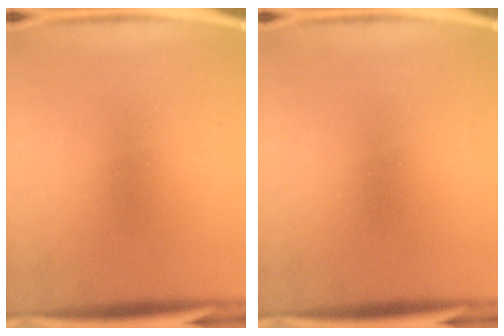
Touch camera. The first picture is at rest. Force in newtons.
{"total": 0.0}